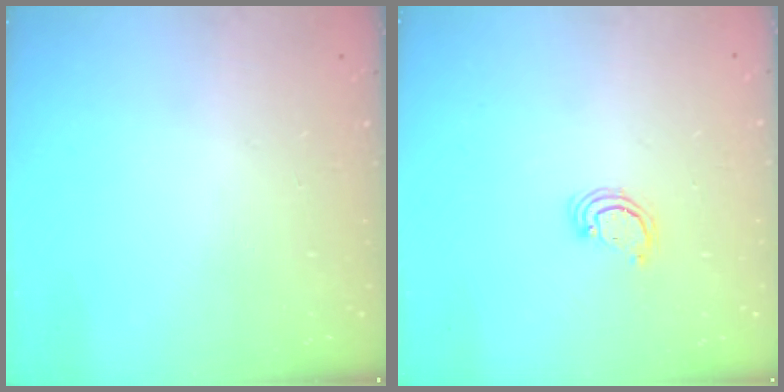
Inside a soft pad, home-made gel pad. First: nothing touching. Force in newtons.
{"total": 2.6, "press": 2.5, "slide": 0.3}